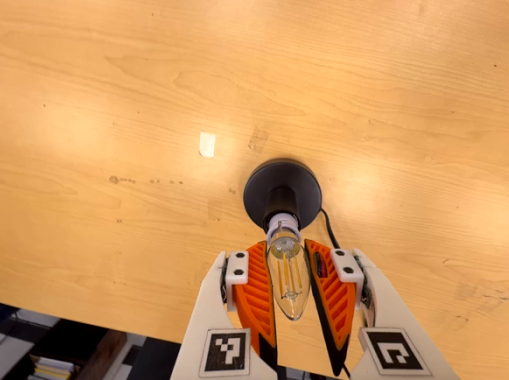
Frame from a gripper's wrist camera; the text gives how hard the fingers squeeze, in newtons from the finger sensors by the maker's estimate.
{"total": 11.3, "left": 10.4, "right": 12.2}